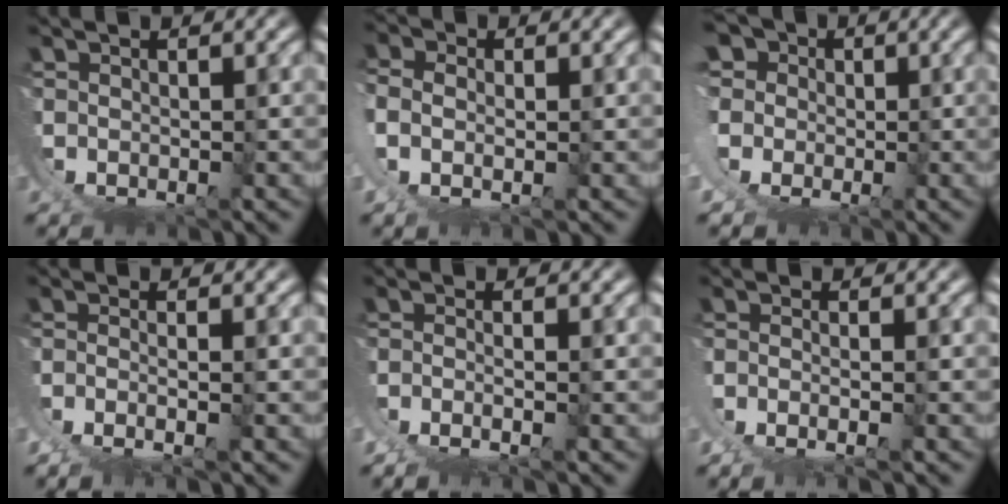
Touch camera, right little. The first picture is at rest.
{"total": 3.2, "force": [1.7, 1.3, 2.3], "torque": [-0.066, -0.006, 0.033]}
{"total": 9.1, "force": [3.3, 7.8, 3.4], "torque": [-0.088, -0.004, 0.035]}
{"total": 2.7, "force": [-0.5, 0.6, 2.6], "torque": [-0.060, -0.017, 0.003]}
{"total": 2.8, "force": [-0.8, 1.0, 2.5], "torque": [-0.056, -0.016, -0.004]}
{"total": 2.2, "force": [-0.3, 0.1, 2.2], "torque": [-0.046, -0.013, 0.003]}